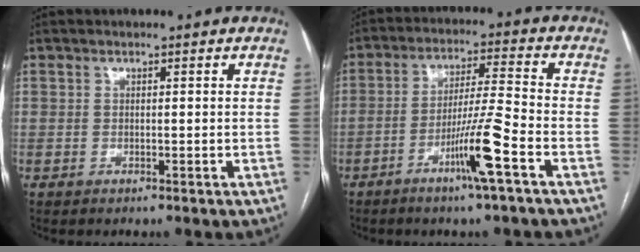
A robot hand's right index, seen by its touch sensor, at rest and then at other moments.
{"total": 9.0, "force": [-4.4, -1.1, 7.7], "torque": [-0.146, -0.003, -0.081]}